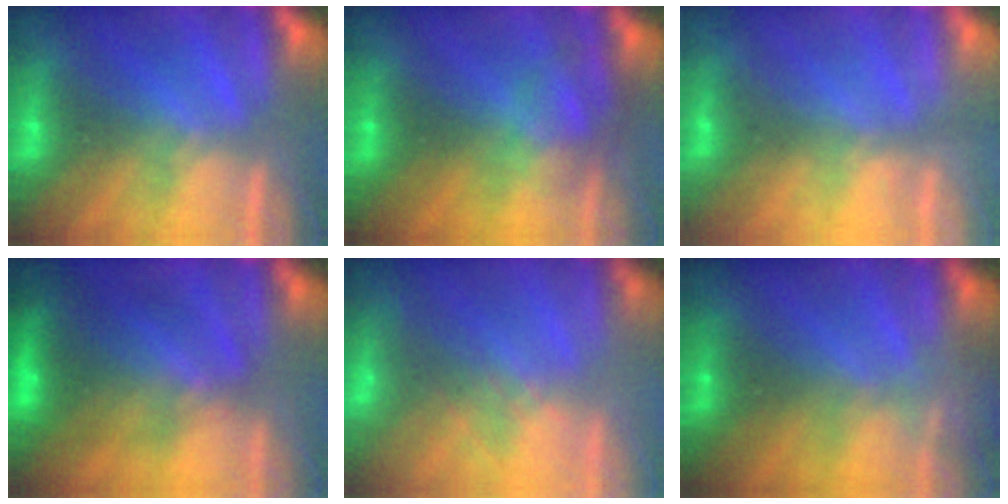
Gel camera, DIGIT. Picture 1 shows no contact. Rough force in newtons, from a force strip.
{"total": 2.5}
{"total": 2.2}
{"total": 7.1}
{"total": 5.9}
{"total": 2.3}